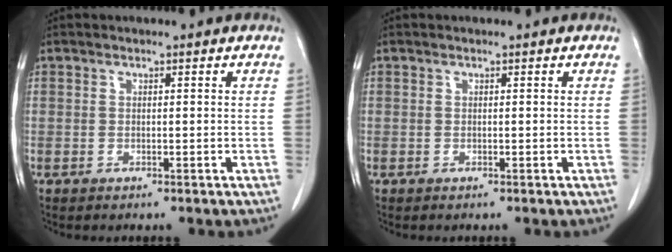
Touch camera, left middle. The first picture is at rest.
{"total": 0.0}